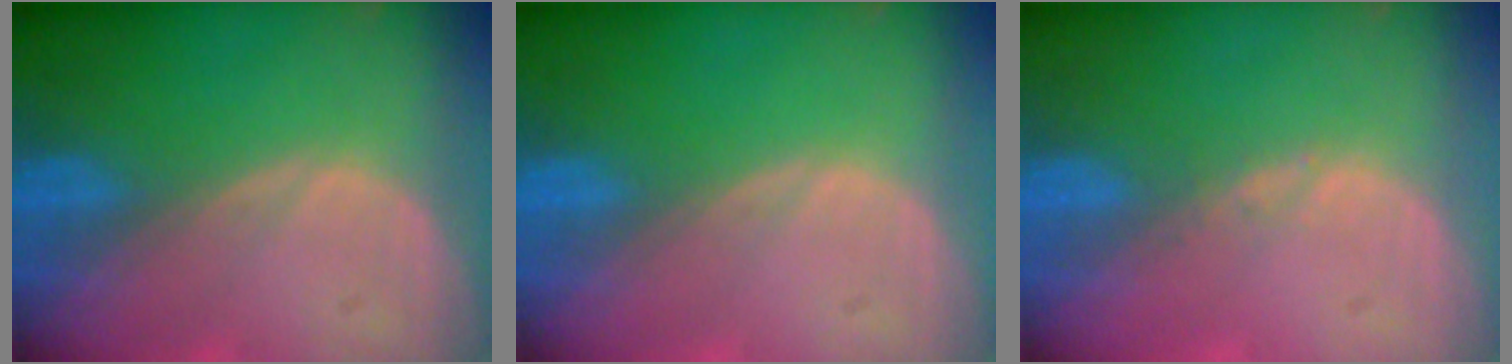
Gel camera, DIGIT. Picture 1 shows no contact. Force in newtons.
{"total": 0.0}
{"total": 0.6, "press": 0.5, "slide": 0.3}